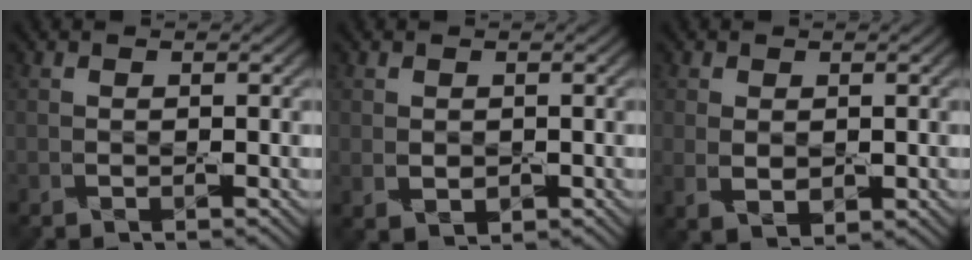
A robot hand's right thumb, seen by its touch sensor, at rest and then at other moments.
{"total": 1.6, "force": [0.2, 1.3, 1.0], "torque": [-0.026, -0.008, 0.008]}
{"total": 3.1, "force": [0.0, 2.1, 2.3], "torque": [-0.054, -0.009, 0.007]}